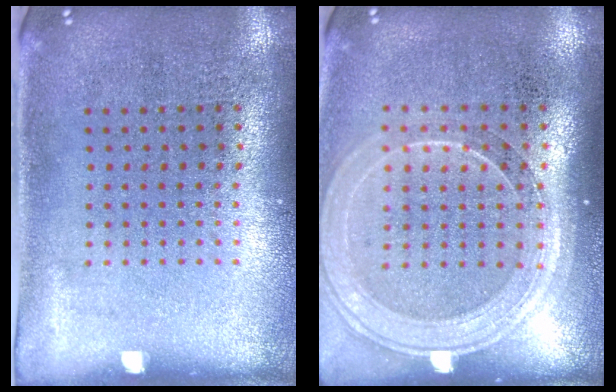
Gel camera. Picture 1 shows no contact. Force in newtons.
{"total": 1.9, "press": 1.7, "slide": 0.8}